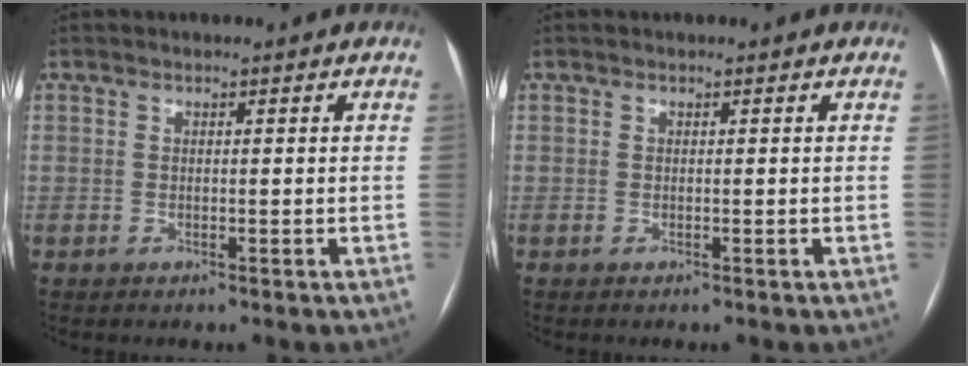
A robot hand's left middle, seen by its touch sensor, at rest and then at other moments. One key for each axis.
{"total": 0.0}